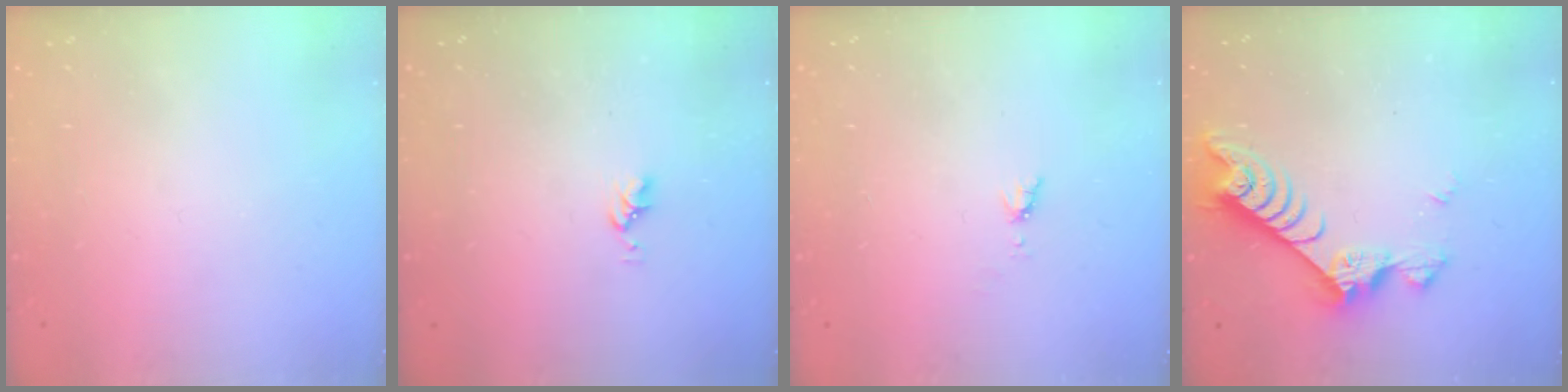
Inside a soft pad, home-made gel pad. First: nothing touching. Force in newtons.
{"total": 2.1, "press": 2.0, "slide": 0.3}
{"total": 5.7, "press": 5.7, "slide": 0.6}
{"total": 8.6, "press": 8.5, "slide": 1.1}